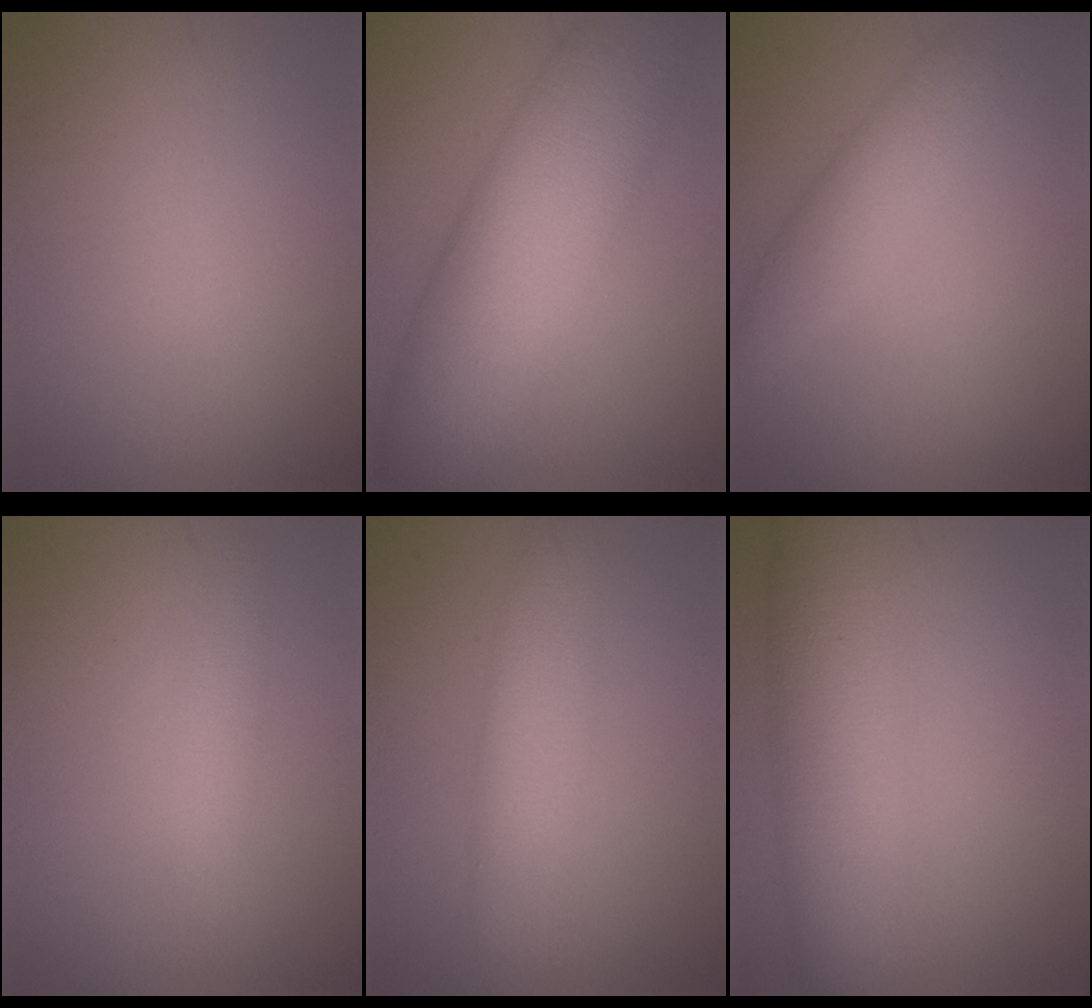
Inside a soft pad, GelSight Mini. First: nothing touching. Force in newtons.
{"total": 10.9, "press": 10.9, "slide": 0.3}
{"total": 3.7, "press": 3.7, "slide": 0.2}
{"total": 2.1, "press": 2.1, "slide": 0.1}
{"total": 4.5, "press": 4.5, "slide": 0.2}
{"total": 7.0, "press": 7.0, "slide": 0.1}